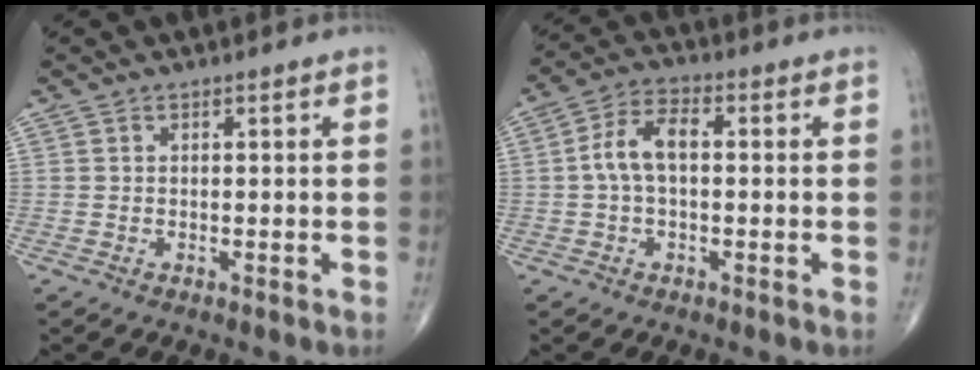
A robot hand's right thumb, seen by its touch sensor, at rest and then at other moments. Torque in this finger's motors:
{"motor_torque": [-0.39, 0.53, 0.56, -0.08, 0.28]}